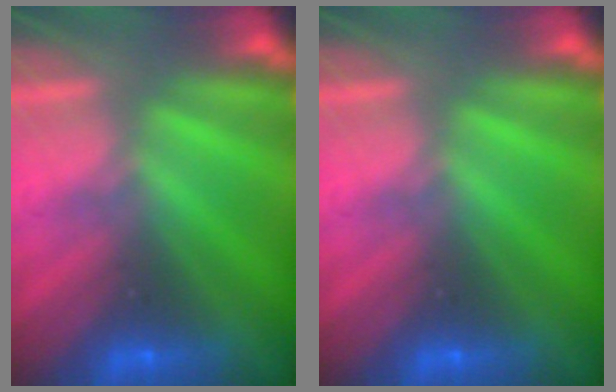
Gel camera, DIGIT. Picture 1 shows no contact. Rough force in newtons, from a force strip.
{"total": 0.0}